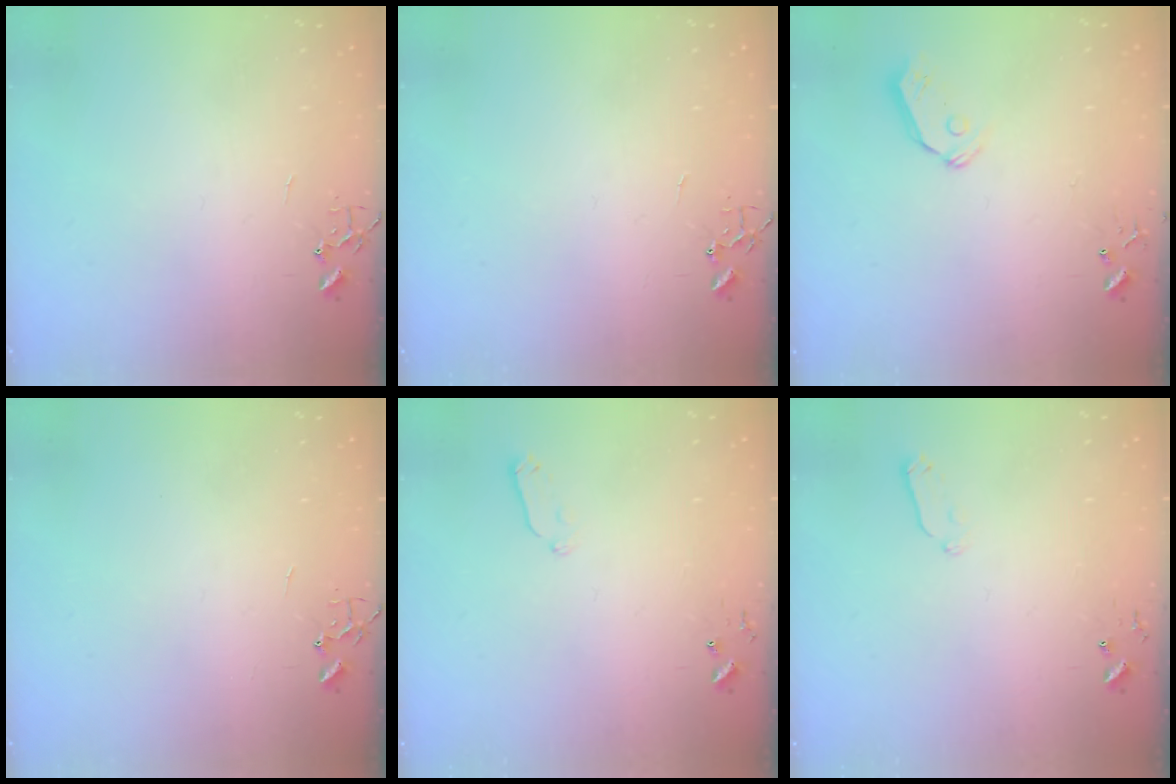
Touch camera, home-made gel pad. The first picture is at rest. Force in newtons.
{"total": 0.0}
{"total": 7.3, "press": 7.2, "slide": 0.8}
{"total": 0.0}
{"total": 5.1, "press": 5.0, "slide": 0.8}
{"total": 5.1, "press": 5.0, "slide": 0.8}